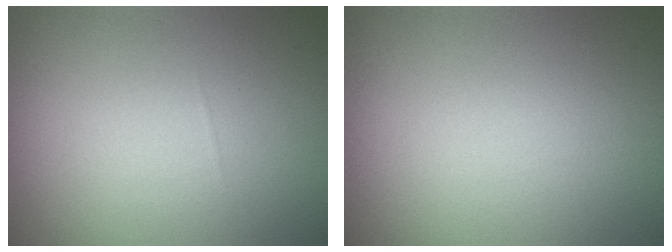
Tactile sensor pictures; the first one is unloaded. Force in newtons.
{"total": 0.0}